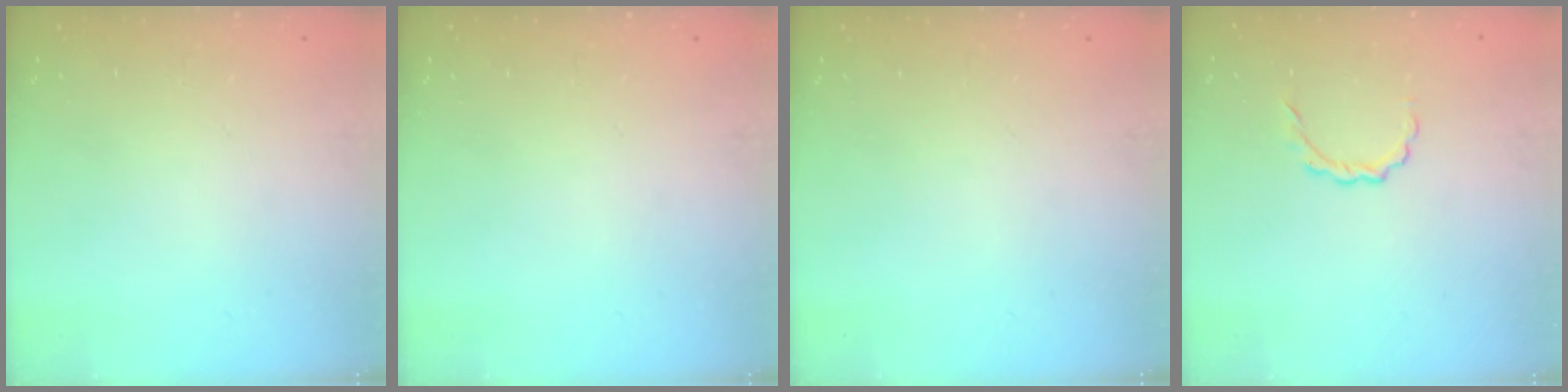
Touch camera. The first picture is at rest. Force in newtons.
{"total": 0.0}
{"total": 0.0}
{"total": 3.0, "press": 2.8, "slide": 0.9}